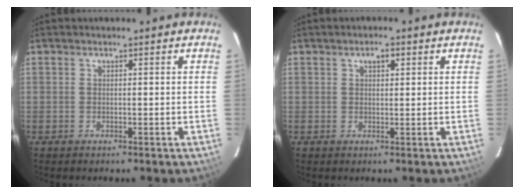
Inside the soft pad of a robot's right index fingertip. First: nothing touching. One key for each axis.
{"total": 2.0, "fx": 0.9, "fy": 1.0, "fz": 1.4, "tx": -0.022, "ty": 0.009, "tz": 0.014}